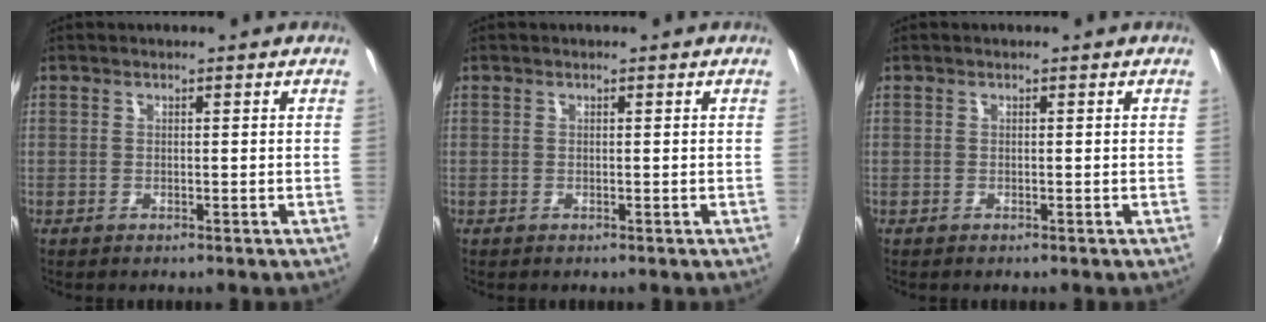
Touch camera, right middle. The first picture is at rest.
{"total": 0.0}
{"total": 0.0}